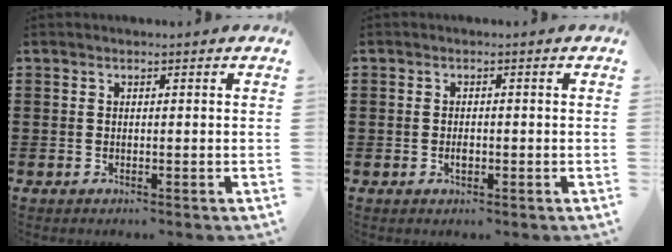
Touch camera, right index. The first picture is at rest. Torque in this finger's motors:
{"motor_torque": [2.14, 0.00, 0.22, 0.01]}